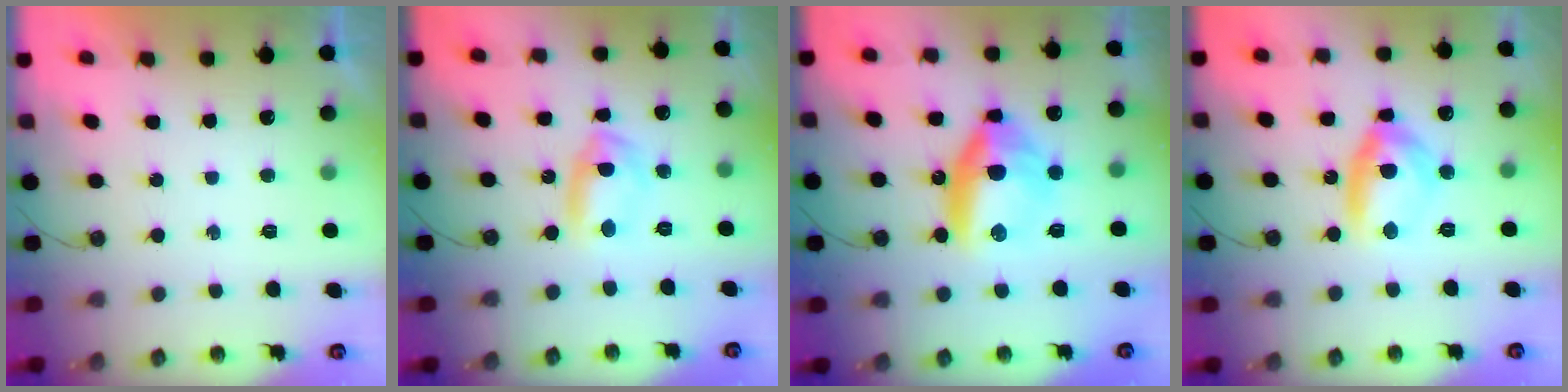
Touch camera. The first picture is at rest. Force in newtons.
{"total": 15.3, "press": 6.4, "slide": 13.9}
{"total": 11.1, "press": 10.8, "slide": 2.4}
{"total": 12.8, "press": 12.7, "slide": 1.1}